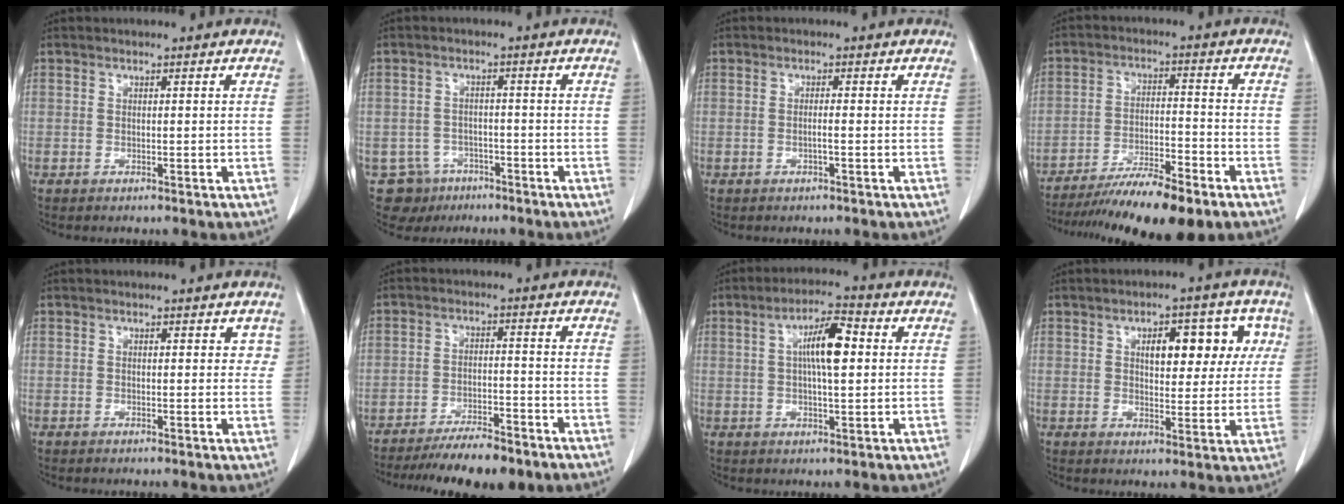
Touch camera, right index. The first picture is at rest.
{"total": 5.5, "force": [-3.3, 4.4, -0.2], "torque": [0.006, 0.009, -0.047]}
{"total": 1.1, "force": [-0.4, -0.2, 1.0], "torque": [-0.020, 0.000, -0.006]}
{"total": 13.8, "force": [-10.7, 1.8, 8.6], "torque": [-0.143, -0.019, -0.175]}
{"total": 2.1, "force": [1.0, 1.2, 1.4], "torque": [-0.007, 0.001, 0.008]}
{"total": 10.3, "force": [-8.5, 2.4, 5.4], "torque": [-0.078, -0.010, -0.134]}
{"total": 7.7, "force": [1.5, 1.5, 7.4], "torque": [-0.132, 0.014, 0.023]}
{"total": 9.5, "force": [3.3, 4.4, 7.8], "torque": [-0.096, 0.024, 0.046]}